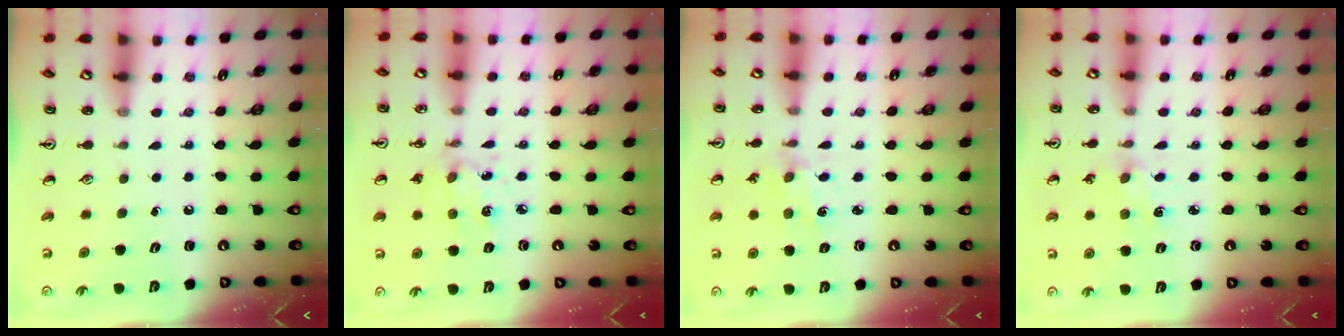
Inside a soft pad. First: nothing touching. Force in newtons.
{"total": 4.7, "press": 4.5, "slide": 1.5}
{"total": 1.7, "press": 1.6, "slide": 0.3}
{"total": 2.3, "press": 2.3, "slide": 0.3}